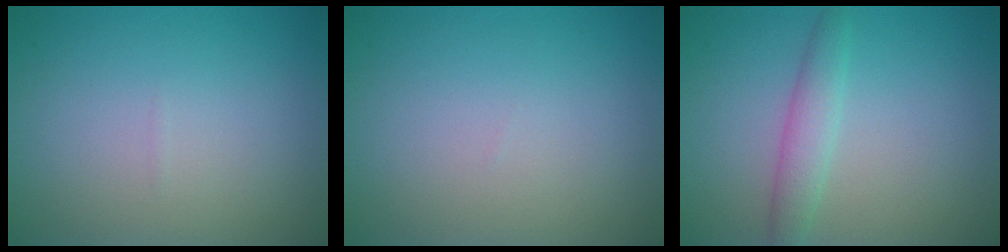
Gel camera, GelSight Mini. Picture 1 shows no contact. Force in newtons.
{"total": 0.0}
{"total": 2.3, "press": 2.3, "slide": 0.1}